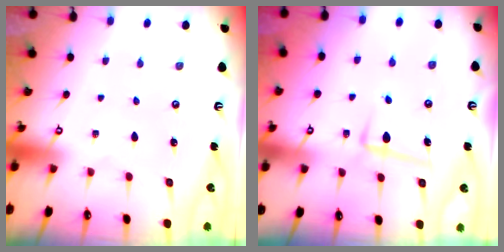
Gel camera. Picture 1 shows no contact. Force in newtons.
{"total": 6.2, "press": 6.0, "slide": 1.2}